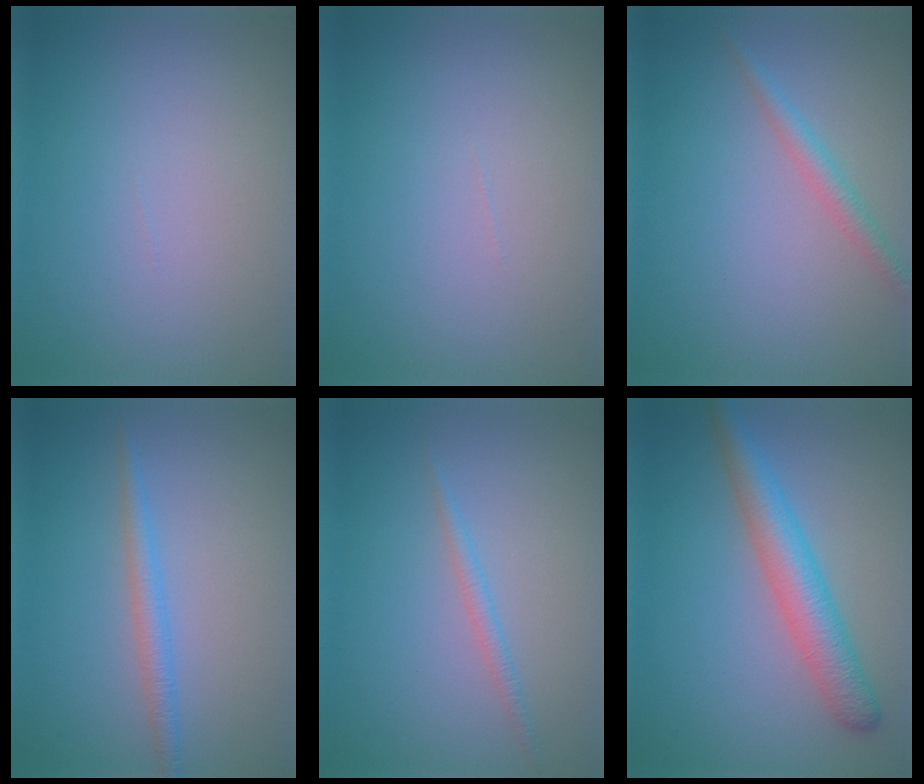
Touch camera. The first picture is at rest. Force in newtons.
{"total": 0.0}
{"total": 1.8, "press": 1.8, "slide": 0.0}
{"total": 1.9, "press": 1.9, "slide": 0.1}
{"total": 1.2, "press": 1.2, "slide": 0.0}
{"total": 4.9, "press": 4.9, "slide": 0.1}